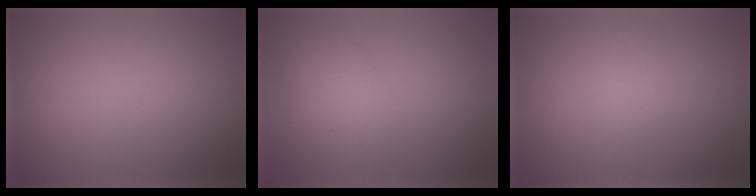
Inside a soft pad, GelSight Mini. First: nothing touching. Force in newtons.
{"total": 1.9, "press": 1.9, "slide": 0.1}
{"total": 1.2, "press": 1.2, "slide": 0.0}